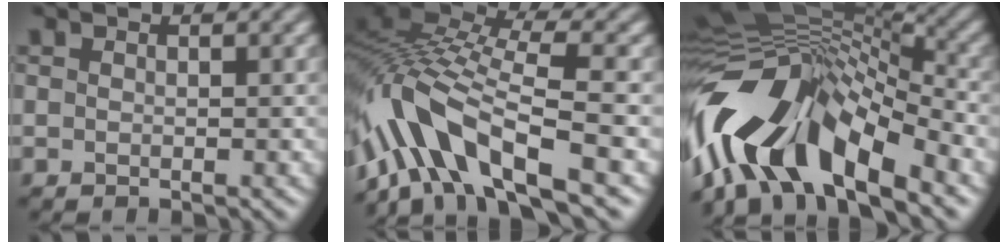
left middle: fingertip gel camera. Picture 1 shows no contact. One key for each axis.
{"total": 11.2, "fx": -5.4, "fy": 3.9, "fz": 9.1, "tx": -0.174, "ty": 0.018, "tz": -0.104}
{"total": 14.4, "fx": -5.1, "fy": 6.6, "fz": 11.7, "tx": -0.203, "ty": 0.027, "tz": -0.104}